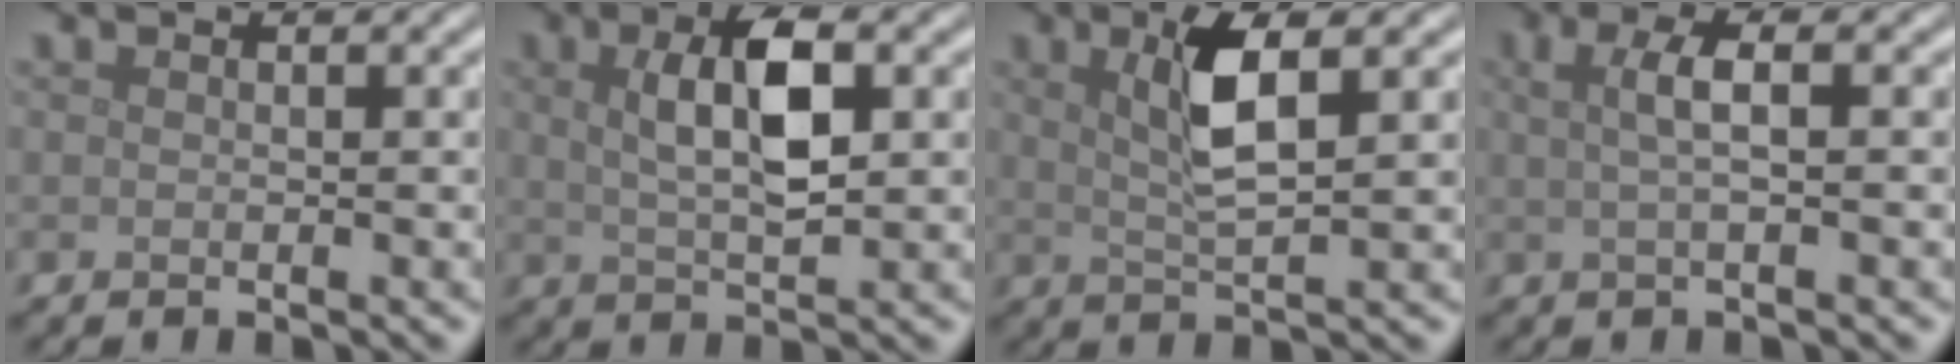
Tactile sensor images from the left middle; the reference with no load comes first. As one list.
[{"total": 5.4, "force": [1.3, 1.9, 4.8], "torque": [-0.092, 0.006, 0.023]}, {"total": 4.3, "force": [1.4, 1.0, 4.0], "torque": [-0.079, 0.002, 0.026]}, {"total": 2.9, "force": [0.5, 0.8, 2.7], "torque": [-0.046, 0.008, 0.006]}]